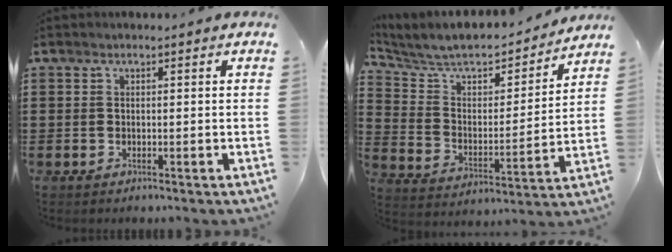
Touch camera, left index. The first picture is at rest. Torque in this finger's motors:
{"motor_torque": [1.73, -0.40, 0.18, -0.01]}